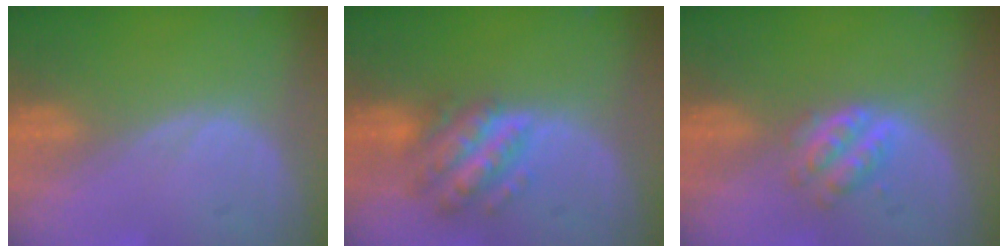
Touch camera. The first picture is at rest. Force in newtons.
{"total": 7.7, "press": 7.7, "slide": 0.5}
{"total": 4.9, "press": 4.4, "slide": 2.2}